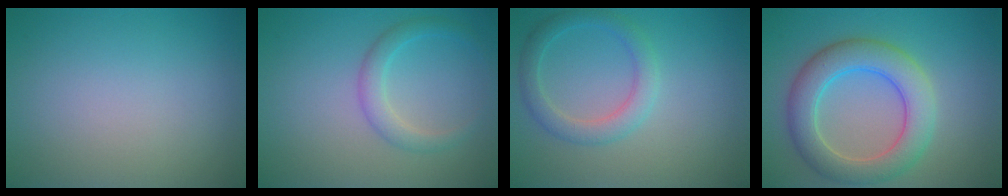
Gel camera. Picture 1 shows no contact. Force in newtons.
{"total": 2.2, "press": 2.2, "slide": 0.0}
{"total": 2.8, "press": 2.8, "slide": 0.1}
{"total": 6.3, "press": 6.3, "slide": 0.5}